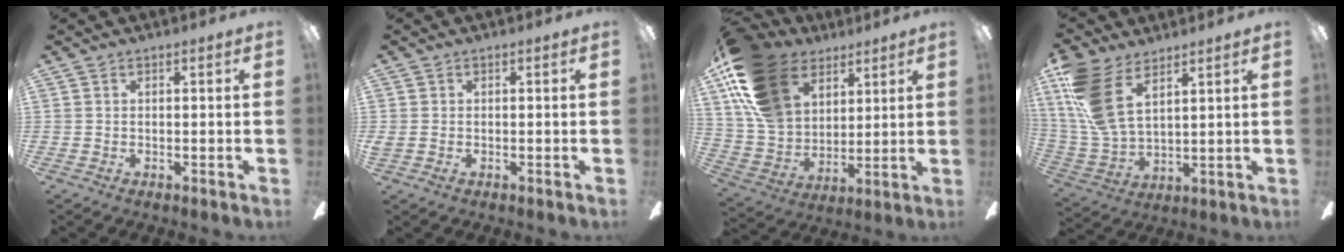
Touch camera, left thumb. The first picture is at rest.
{"total": 1.0, "force": [-0.4, 0.6, 0.6], "torque": [-0.013, 0.000, -0.006]}
{"total": 20.1, "force": [10.6, 13.4, 10.6], "torque": [-0.242, -0.034, 0.203]}
{"total": 14.7, "force": [8.0, 7.2, 10.0], "torque": [-0.237, -0.030, 0.149]}